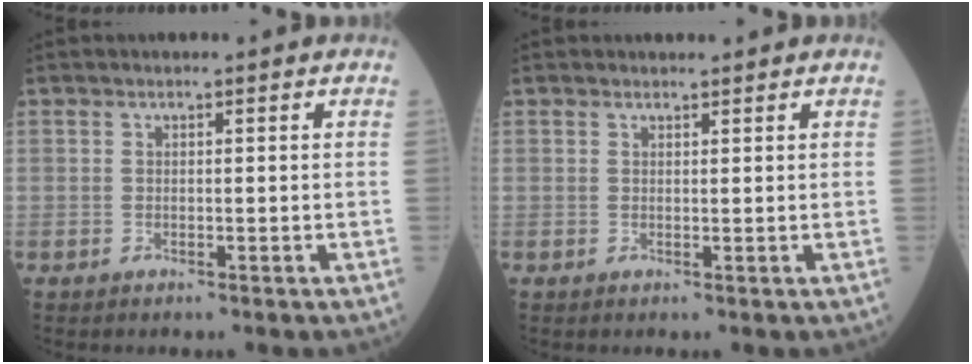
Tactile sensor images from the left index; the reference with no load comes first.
{"total": 1.2, "force": [1.2, 0.2, 0.1], "torque": [-0.004, 0.004, 0.020]}